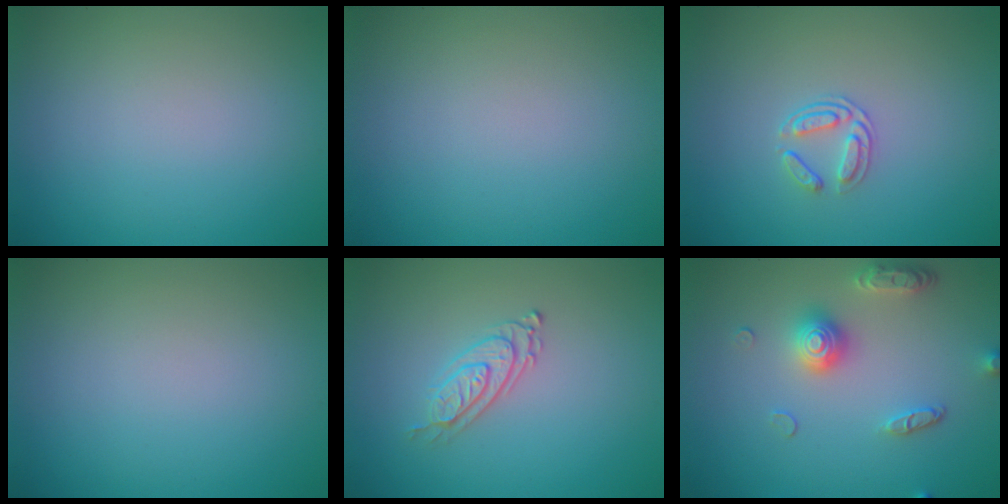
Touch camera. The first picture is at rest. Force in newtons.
{"total": 0.0}
{"total": 1.7, "press": 1.3, "slide": 1.1}
{"total": 0.0}
{"total": 2.4, "press": 2.0, "slide": 1.4}
{"total": 3.5, "press": 3.1, "slide": 1.7}